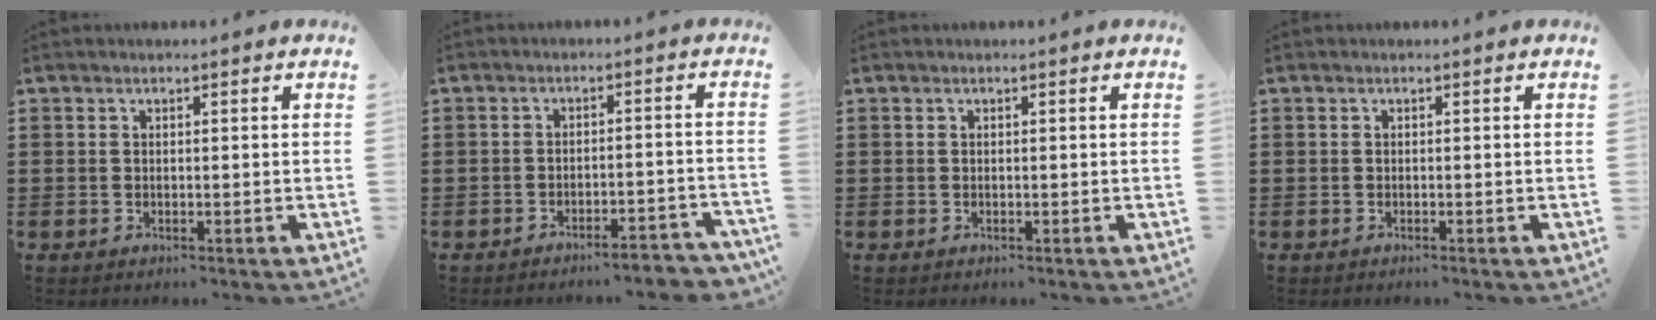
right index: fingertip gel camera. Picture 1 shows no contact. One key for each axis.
{"total": 3.5, "fx": -3.4, "fy": 0.0, "fz": 1.0, "tx": -0.018, "ty": -0.002, "tz": -0.069}
{"total": 0.0}
{"total": 0.0}